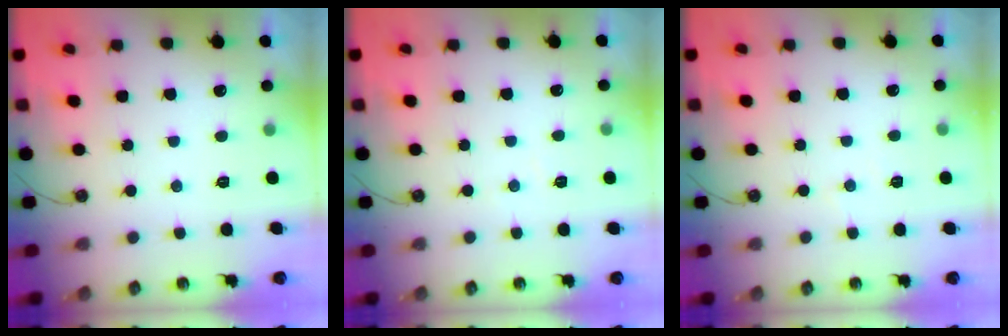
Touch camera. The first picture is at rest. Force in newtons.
{"total": 2.9, "press": 2.9, "slide": 0.5}
{"total": 2.1, "press": 2.1, "slide": 0.4}